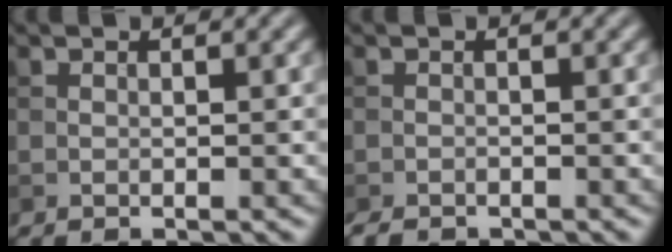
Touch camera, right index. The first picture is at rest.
{"total": 1.5, "force": [-1.3, 0.5, 0.4], "torque": [-0.006, -0.003, -0.024]}